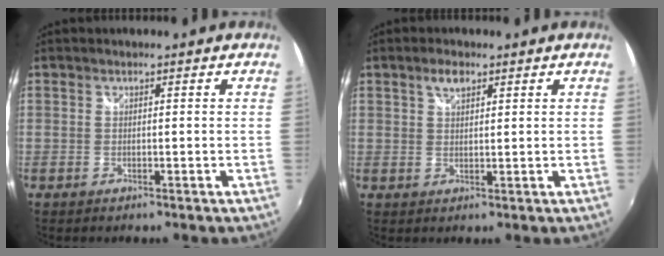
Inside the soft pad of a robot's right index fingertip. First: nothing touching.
{"total": 2.7, "force": [1.6, 1.3, 1.8], "torque": [-0.030, 0.005, 0.028]}